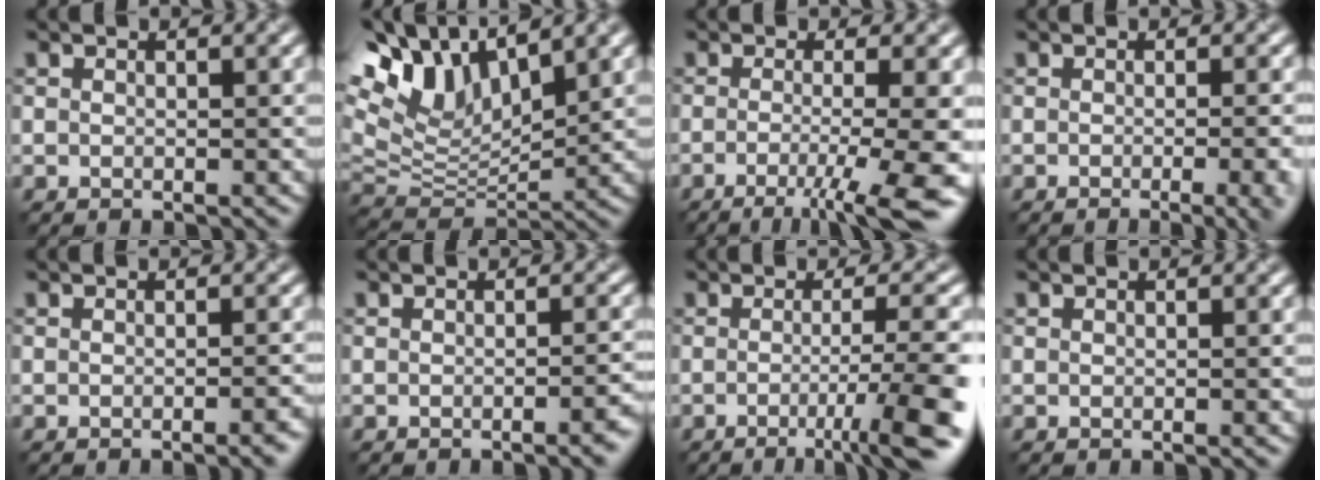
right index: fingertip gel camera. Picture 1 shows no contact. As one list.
[{"total": 9.7, "force": [5.9, 4.2, 6.5], "torque": [-0.141, 0.018, 0.105]}, {"total": 8.0, "force": [-3.0, 1.7, 7.2], "torque": [-0.095, -0.014, -0.045]}, {"total": 8.4, "force": [-2.5, 3.6, 7.1], "torque": [-0.030, -0.002, -0.017]}, {"total": 2.4, "force": [-1.0, 0.7, 2.1], "torque": [-0.014, 0.000, -0.018]}, {"total": 2.8, "force": [-1.1, 0.8, 2.5], "torque": [-0.016, 0.003, -0.021]}, {"total": 7.8, "force": [-2.5, 1.2, 7.3], "torque": [-0.098, -0.003, -0.043]}, {"total": 0.8, "force": [-0.2, 0.2, 0.7], "torque": [-0.004, 0.000, -0.006]}]